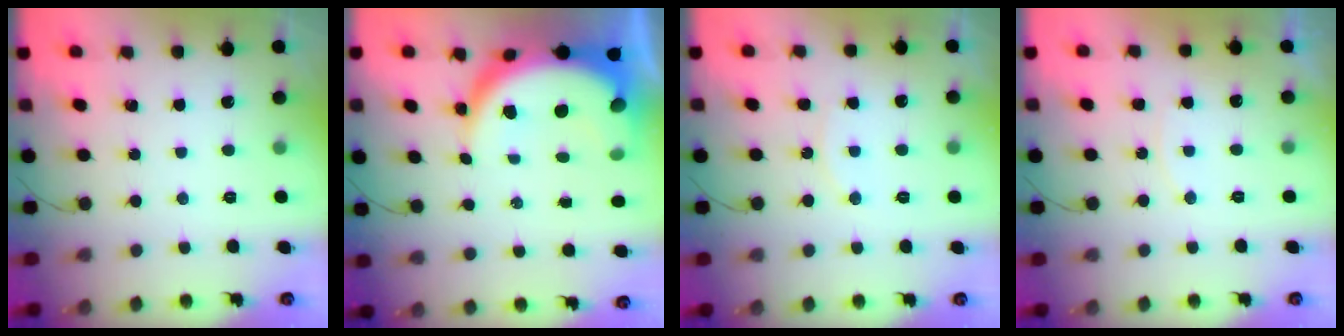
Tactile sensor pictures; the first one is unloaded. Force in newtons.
{"total": 13.8, "press": 13.7, "slide": 1.3}
{"total": 6.8, "press": 6.8, "slide": 0.2}
{"total": 4.6, "press": 4.6, "slide": 0.3}